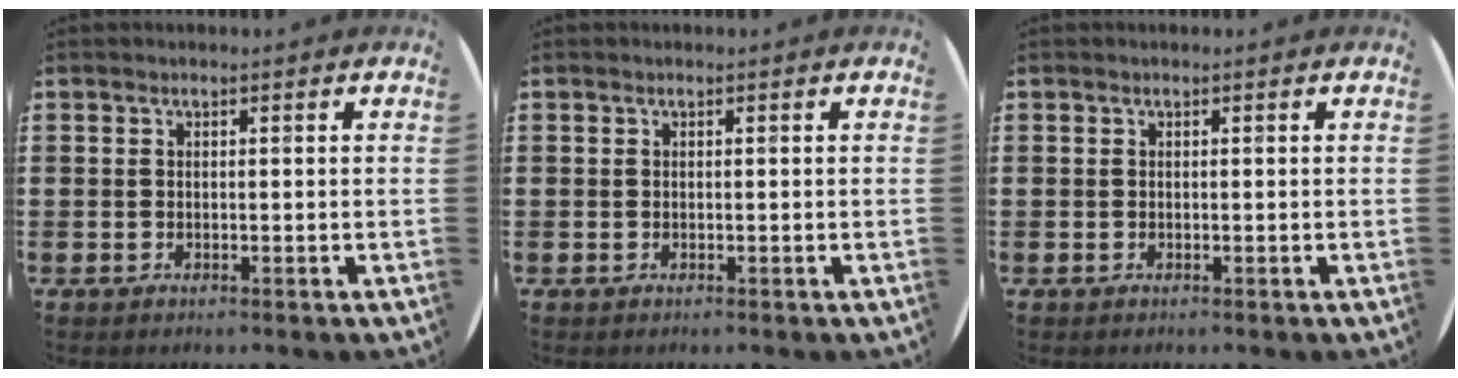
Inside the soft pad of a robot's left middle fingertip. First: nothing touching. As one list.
[{"total": 0.0}, {"total": 0.0}]